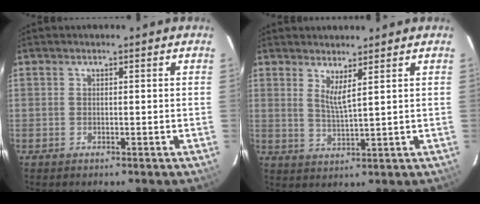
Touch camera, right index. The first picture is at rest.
{"total": 3.4, "force": [2.3, -0.3, 2.5], "torque": [-0.049, -0.012, 0.038]}